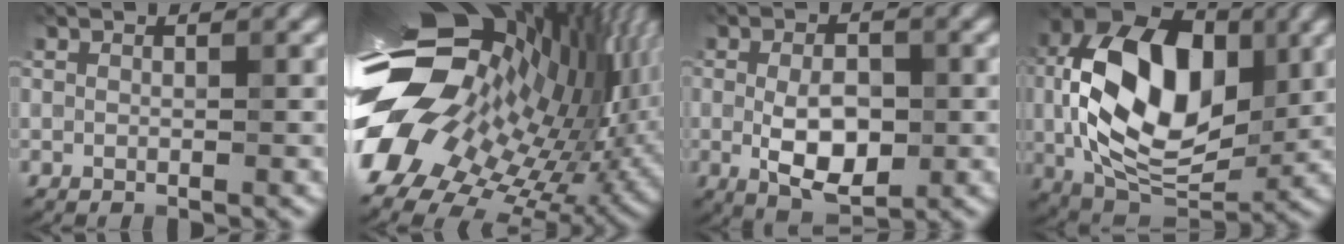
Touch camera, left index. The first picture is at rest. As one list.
[{"total": 18.5, "force": [0.4, 11.4, 14.5], "torque": [-0.258, -0.021, 0.021]}, {"total": 5.7, "force": [-0.7, 3.0, 4.7], "torque": [-0.088, -0.007, -0.010]}, {"total": 14.6, "force": [1.6, 8.9, 11.5], "torque": [-0.202, 0.005, 0.023]}]